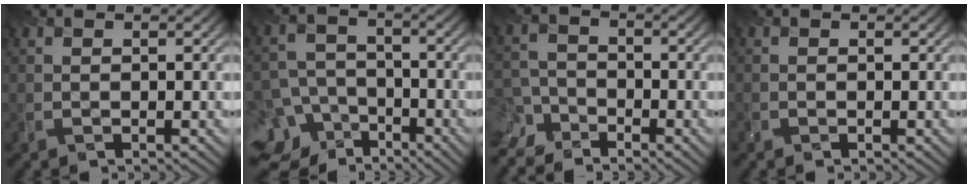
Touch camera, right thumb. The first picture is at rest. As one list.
[{"total": 11.9, "force": [-7.1, 8.6, 4.2], "torque": [-0.104, -0.045, -0.113]}, {"total": 5.5, "force": [-4.5, 2.7, 1.5], "torque": [-0.039, -0.009, -0.098]}, {"total": 0.0}]